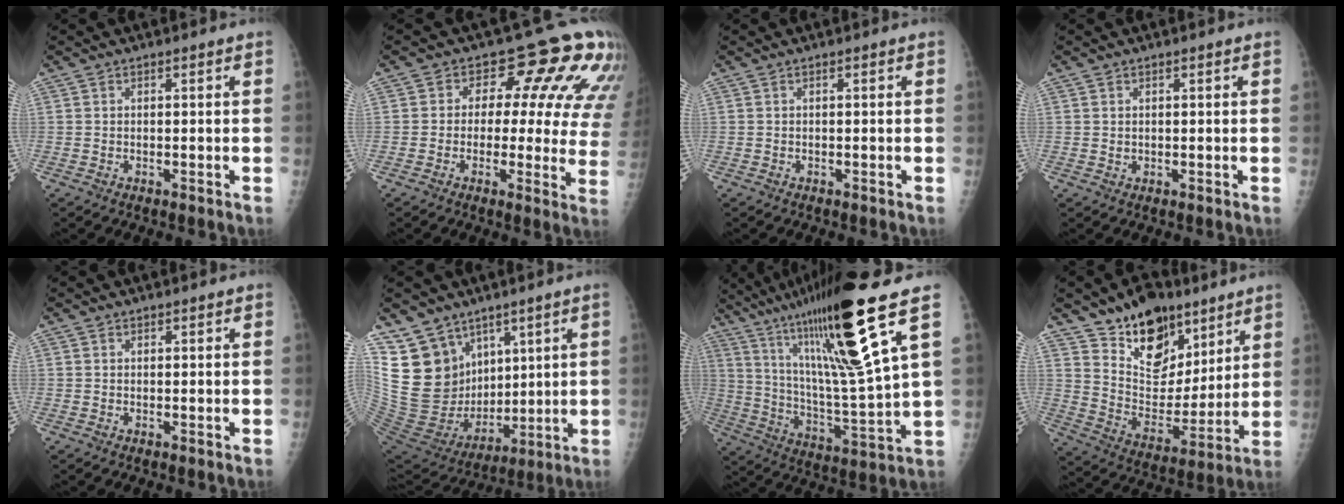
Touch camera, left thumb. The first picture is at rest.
{"total": 15.9, "force": [6.4, 8.5, 11.8], "torque": [-0.089, -0.021, 0.047]}
{"total": 0.0}
{"total": 0.9, "force": [0.3, 0.8, 0.1], "torque": [0.010, 0.000, 0.004]}
{"total": 0.5, "force": [0.3, 0.4, -0.1], "torque": [0.008, -0.001, 0.002]}
{"total": 18.3, "force": [10.2, 12.9, 8.1], "torque": [-0.124, -0.036, 0.223]}
{"total": 23.1, "force": [12.2, 1.7, 19.5], "torque": [-0.327, -0.060, 0.208]}
{"total": 17.8, "force": [12.0, 10.4, 8.1], "torque": [-0.066, -0.078, 0.209]}